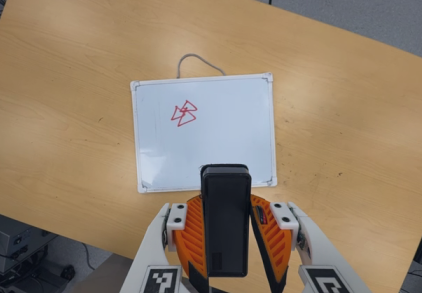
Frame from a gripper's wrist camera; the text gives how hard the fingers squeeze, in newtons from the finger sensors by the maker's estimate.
{"total": 5.1, "left": 4.2, "right": 6.1}